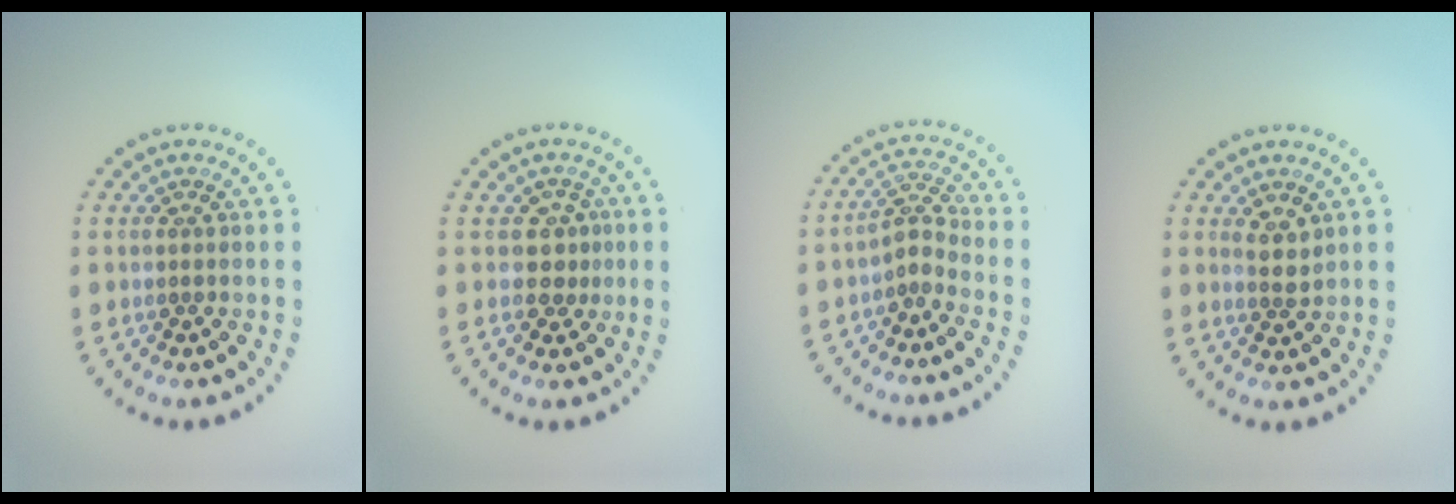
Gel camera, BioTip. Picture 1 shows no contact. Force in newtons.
{"total": 2.1, "press": 1.6, "slide": 1.3}
{"total": 2.0, "press": 1.3, "slide": 1.5}
{"total": 1.6, "press": 1.3, "slide": 1.0}